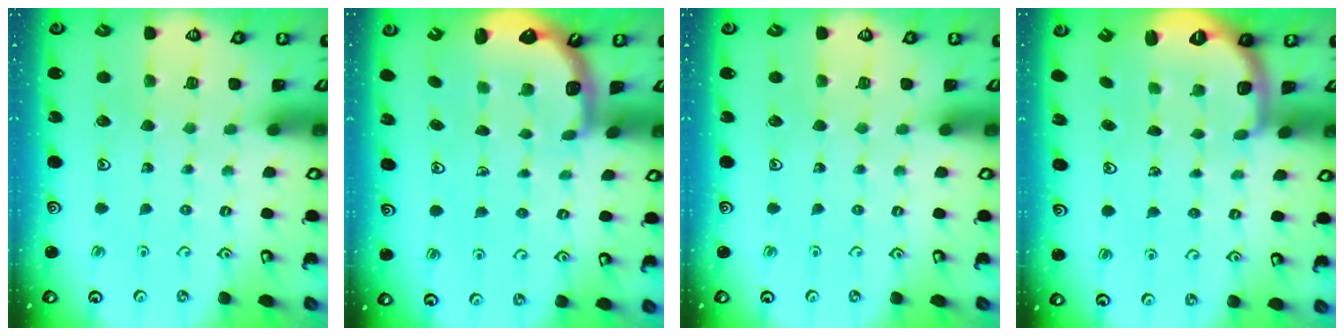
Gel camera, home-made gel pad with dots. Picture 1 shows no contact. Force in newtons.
{"total": 2.6, "press": 2.4, "slide": 1.1}
{"total": 0.0}
{"total": 2.5, "press": 1.9, "slide": 1.6}